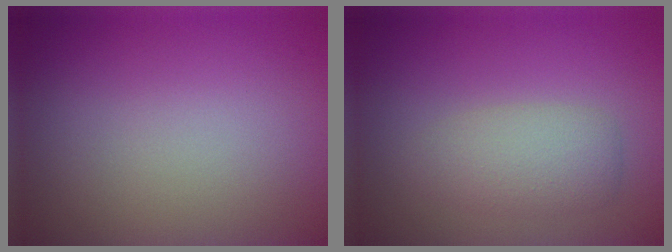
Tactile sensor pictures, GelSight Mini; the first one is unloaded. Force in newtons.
{"total": 3.0, "press": 3.0, "slide": 0.3}